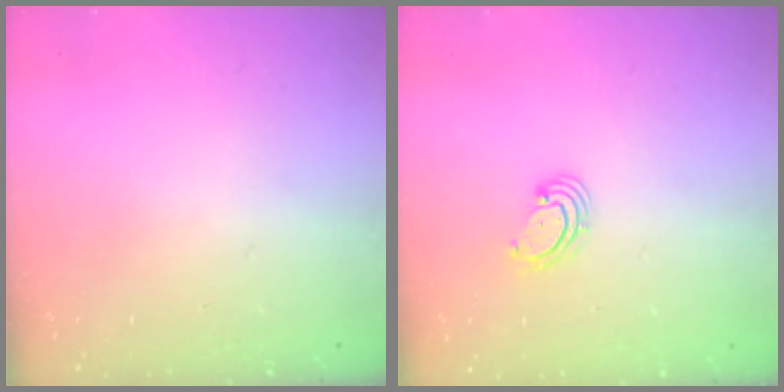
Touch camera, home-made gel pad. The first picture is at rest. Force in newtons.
{"total": 2.7, "press": 2.7, "slide": 0.7}